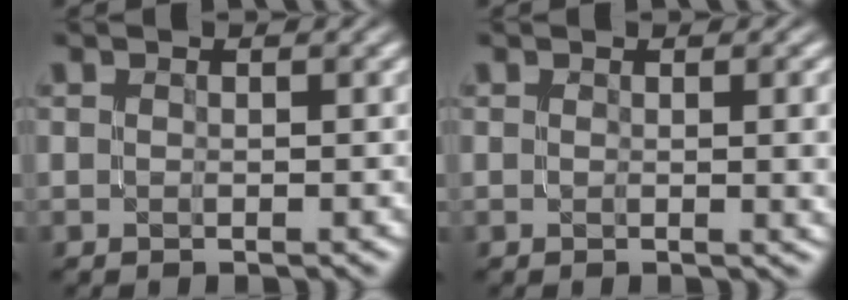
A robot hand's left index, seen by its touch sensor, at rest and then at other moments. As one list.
[{"total": 3.4, "force": [0.5, 1.1, 3.2], "torque": [-0.026, 0.005, 0.006]}]